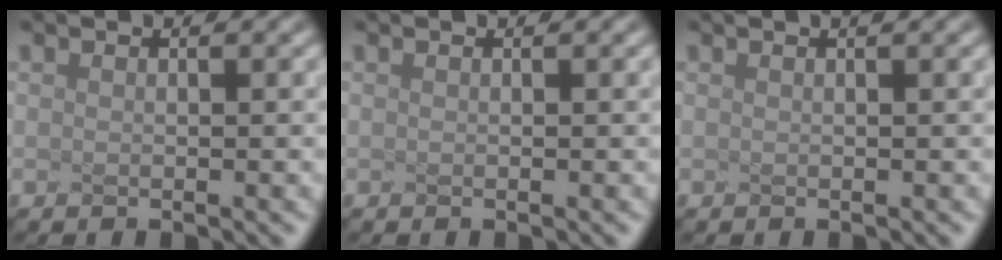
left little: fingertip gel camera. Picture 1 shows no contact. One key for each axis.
{"total": 0.0}
{"total": 0.7, "fx": 0.5, "fy": 0.2, "fz": 0.5, "tx": -0.007, "ty": 0.011, "tz": 0.004}